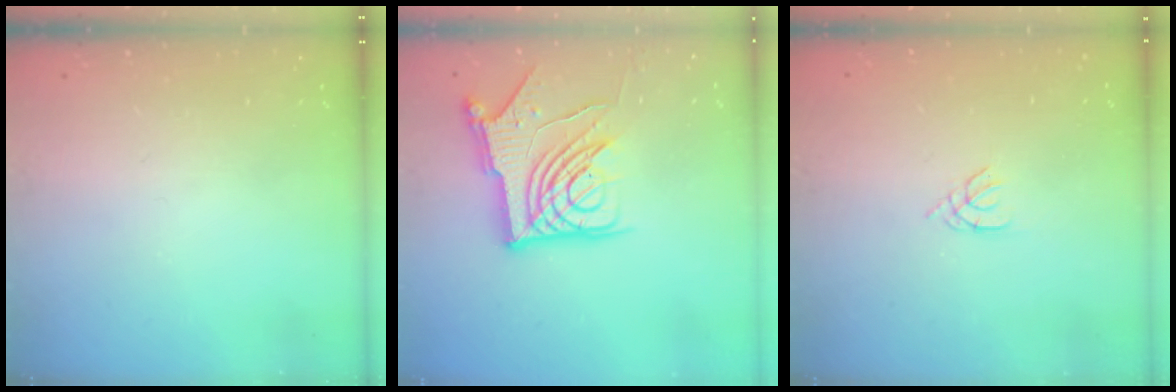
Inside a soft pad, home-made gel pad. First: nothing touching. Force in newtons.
{"total": 14.9, "press": 14.8, "slide": 1.8}
{"total": 1.1, "press": 1.0, "slide": 0.3}